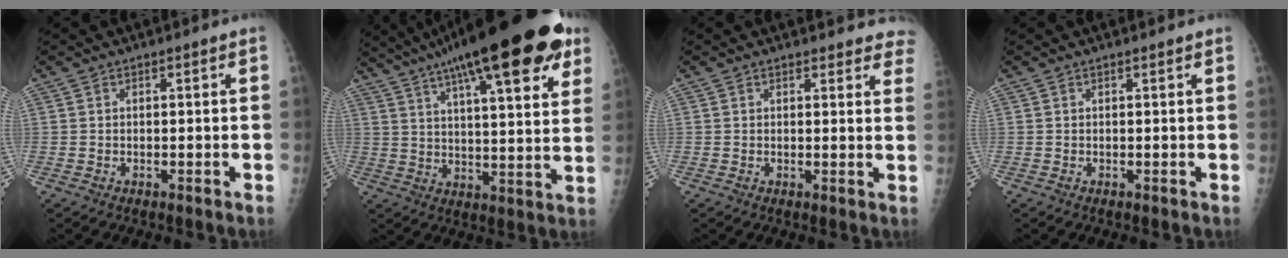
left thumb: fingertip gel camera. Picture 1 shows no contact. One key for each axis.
{"total": 27.2, "fx": 16.4, "fy": 7.1, "fz": 20.5, "tx": -0.294, "ty": -0.012, "tz": 0.234}
{"total": 7.8, "fx": 7.3, "fy": 2.6, "fz": 1.1, "tx": 0.041, "ty": -0.030, "tz": 0.051}
{"total": 0.6, "fx": 0.6, "fy": 0.2, "fz": 0.1, "tx": -0.005, "ty": -0.002, "tz": 0.008}